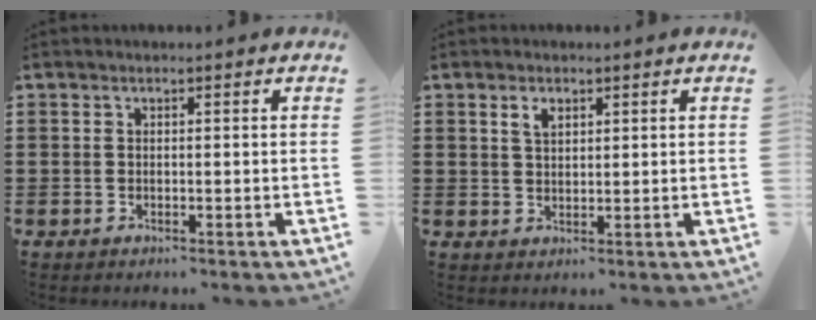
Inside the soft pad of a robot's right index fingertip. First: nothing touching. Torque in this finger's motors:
{"motor_torque": [0.06, -0.05, 0.05, 0.06]}